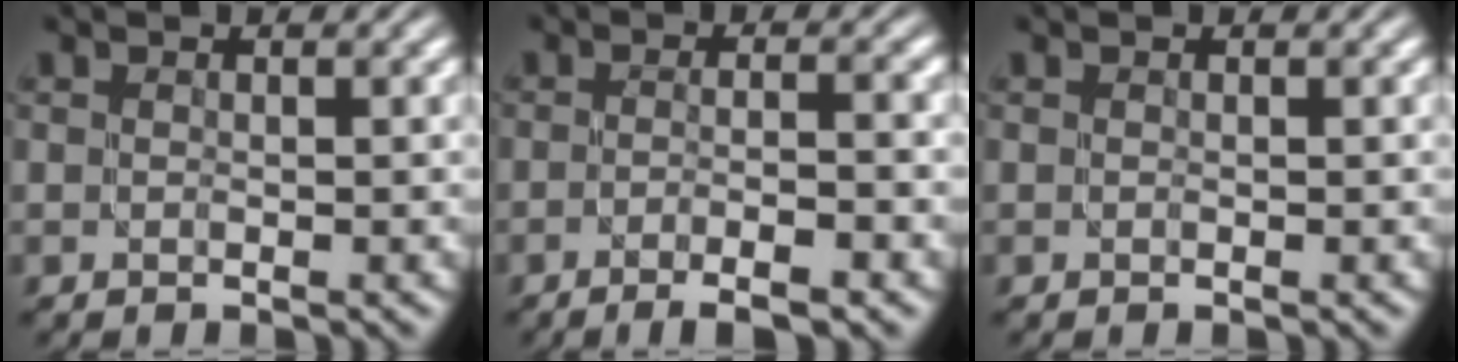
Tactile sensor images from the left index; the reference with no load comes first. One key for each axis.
{"total": 4.9, "fx": -2.4, "fy": 0.9, "fz": 4.1, "tx": -0.057, "ty": 0.000, "tz": -0.034}
{"total": 0.0}